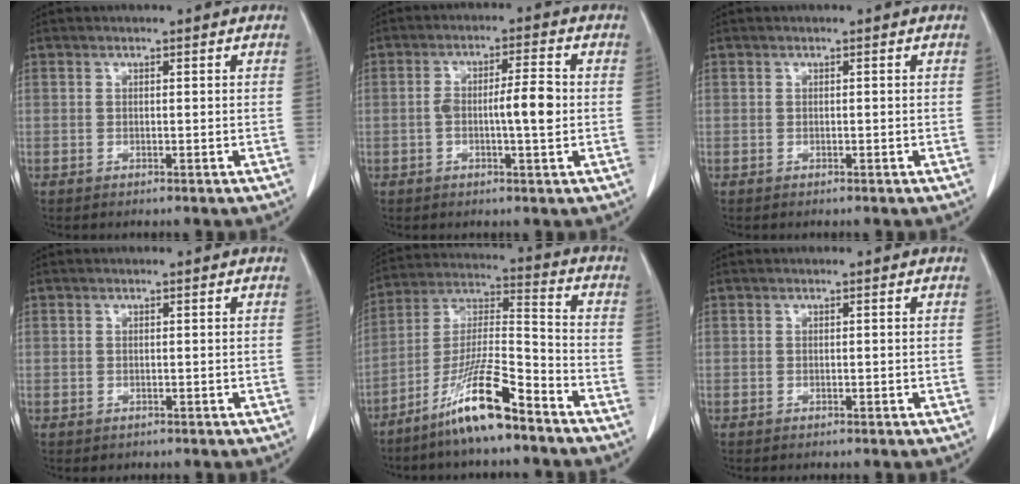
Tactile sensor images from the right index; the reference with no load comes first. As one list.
[{"total": 6.0, "force": [-0.5, 0.9, 5.9], "torque": [-0.107, 0.010, -0.007]}, {"total": 0.0}, {"total": 0.6, "force": [-0.1, 0.6, 0.0], "torque": [0.001, 0.005, -0.003]}, {"total": 12.9, "force": [-9.0, 1.0, 9.2], "torque": [-0.184, -0.009, -0.167]}, {"total": 0.0}]